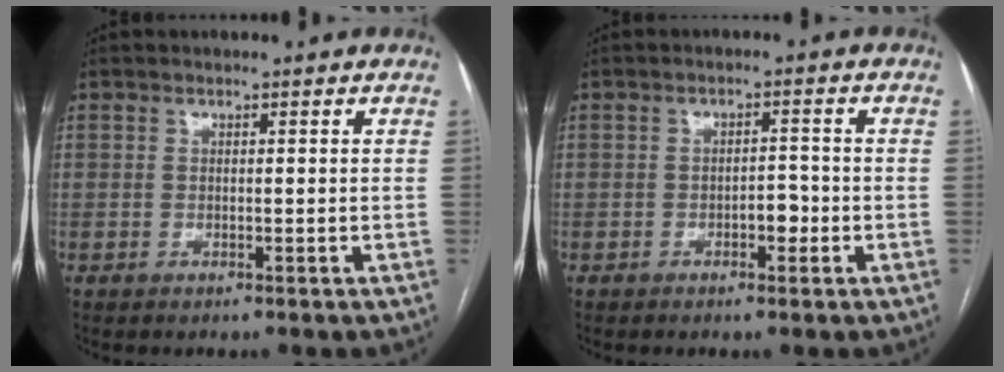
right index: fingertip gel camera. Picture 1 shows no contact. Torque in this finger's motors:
{"motor_torque": [0.50, 0.21, 0.05, 0.02]}